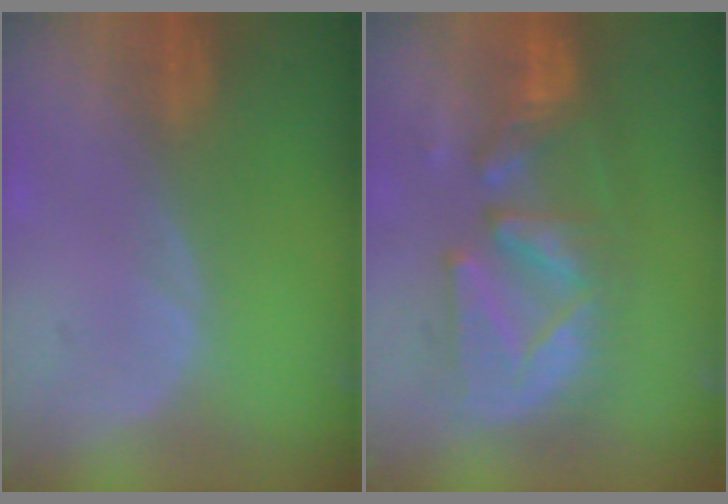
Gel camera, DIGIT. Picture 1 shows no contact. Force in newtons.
{"total": 10.8, "press": 10.5, "slide": 2.7}